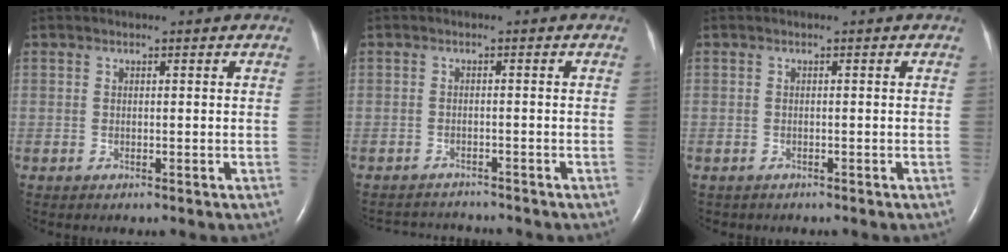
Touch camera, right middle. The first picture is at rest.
{"total": 4.7, "force": [-4.7, 0.2, 0.1], "torque": [-0.001, -0.003, -0.071]}
{"total": 0.9, "force": [-0.7, 0.5, 0.1], "torque": [-0.010, 0.001, -0.009]}